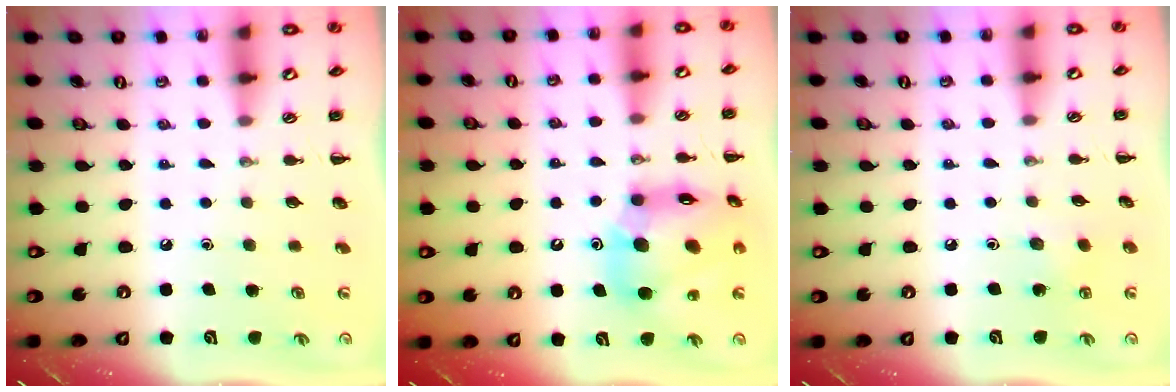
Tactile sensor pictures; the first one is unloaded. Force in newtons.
{"total": 16.9, "press": 16.1, "slide": 5.0}
{"total": 5.1, "press": 4.9, "slide": 1.4}